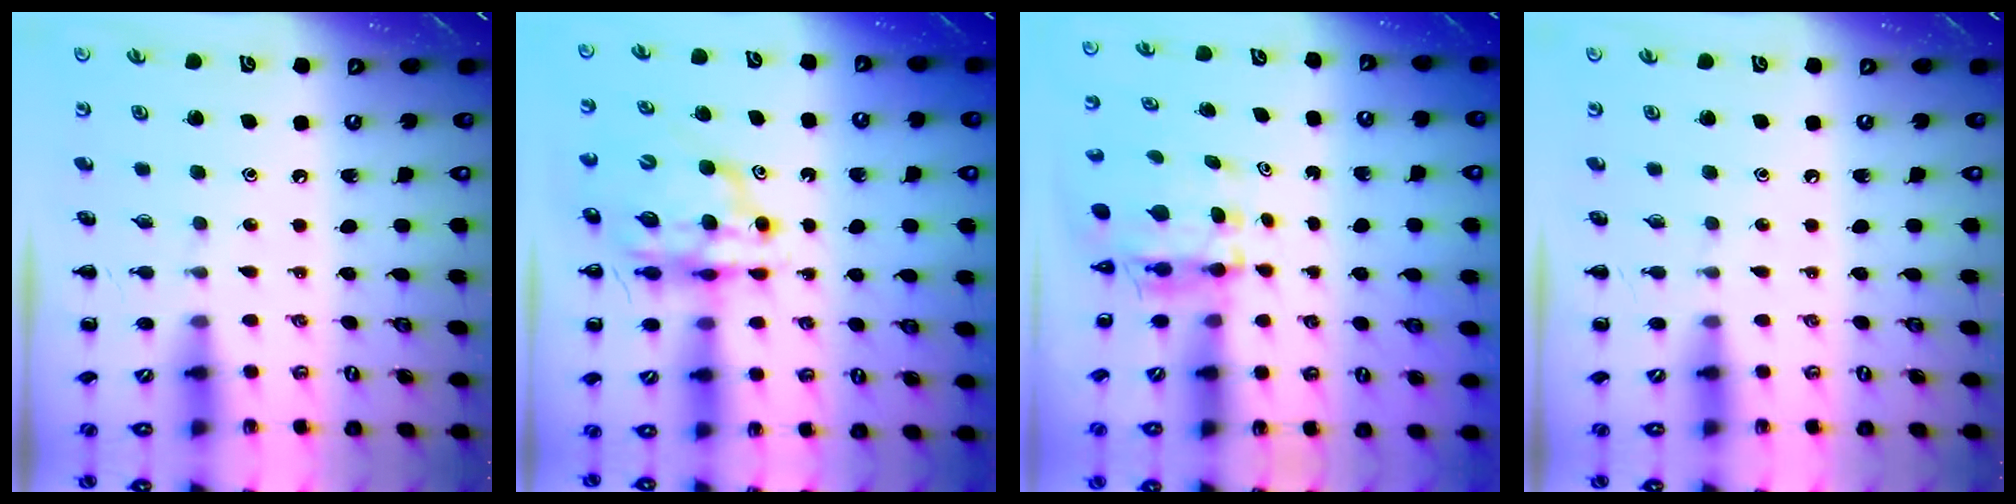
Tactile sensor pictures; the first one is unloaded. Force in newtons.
{"total": 12.6, "press": 12.1, "slide": 3.4}
{"total": 4.2, "press": 4.2, "slide": 0.3}
{"total": 0.0}